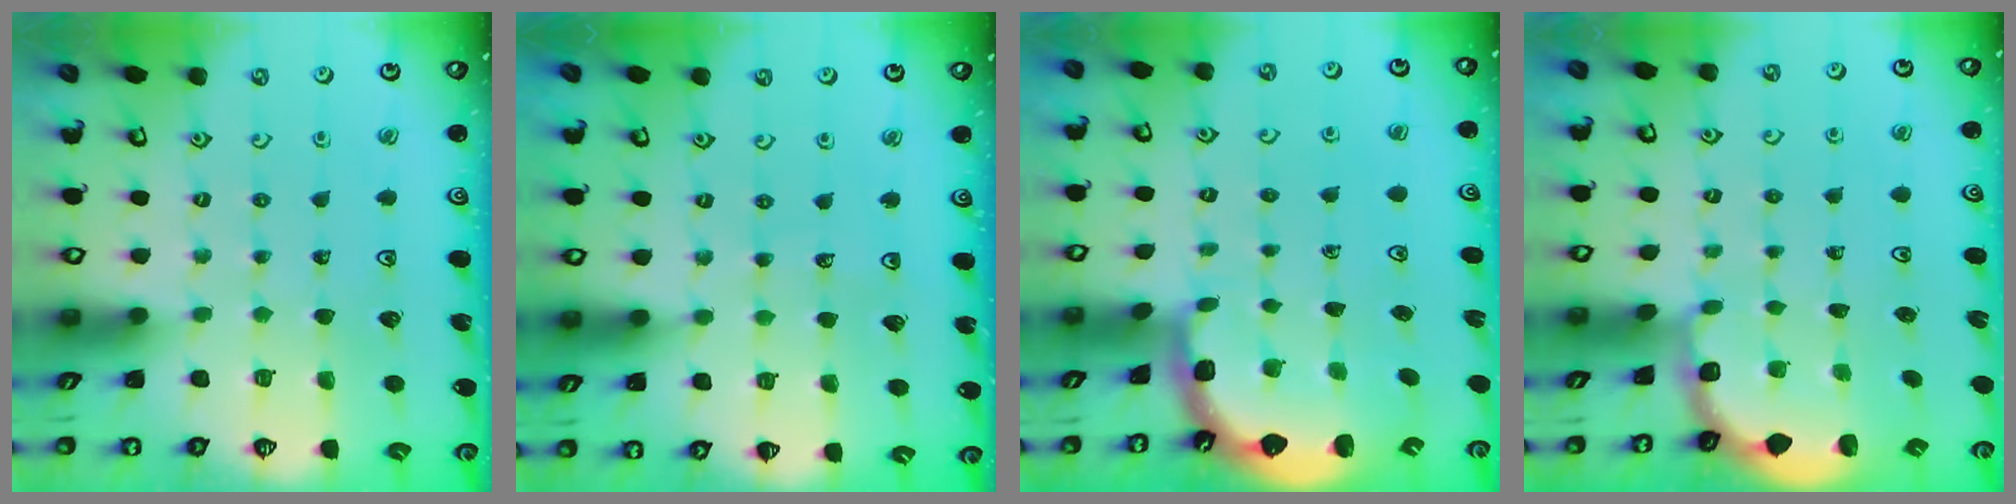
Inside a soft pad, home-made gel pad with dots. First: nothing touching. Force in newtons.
{"total": 2.9, "press": 2.9, "slide": 0.3}
{"total": 2.5, "press": 1.7, "slide": 1.8}
{"total": 1.8, "press": 1.6, "slide": 0.7}